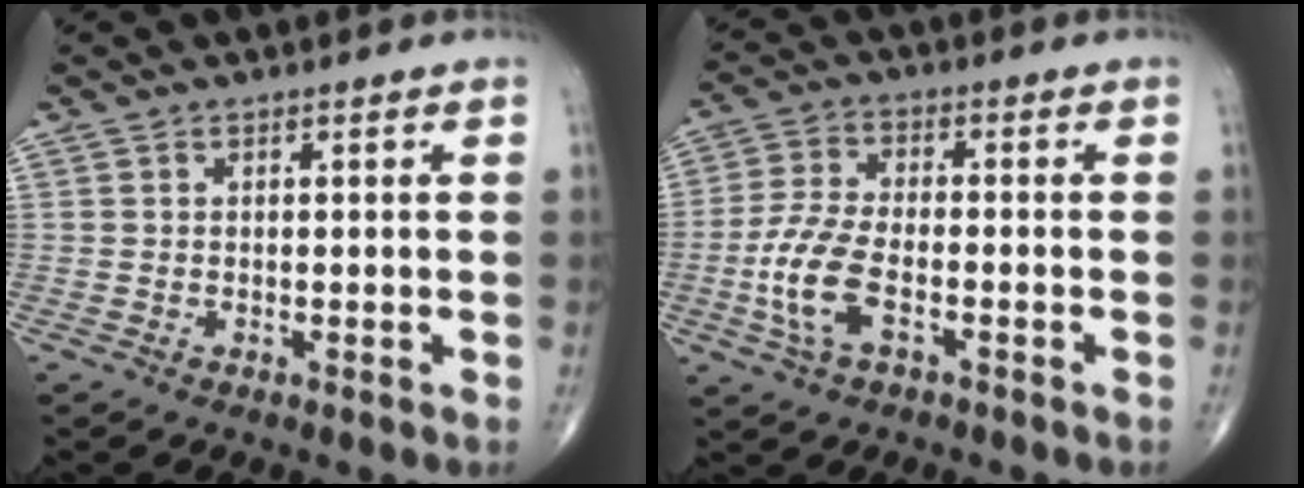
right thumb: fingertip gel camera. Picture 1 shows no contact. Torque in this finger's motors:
{"motor_torque": [-0.03, 0.00, 0.98, -0.04, 0.33]}